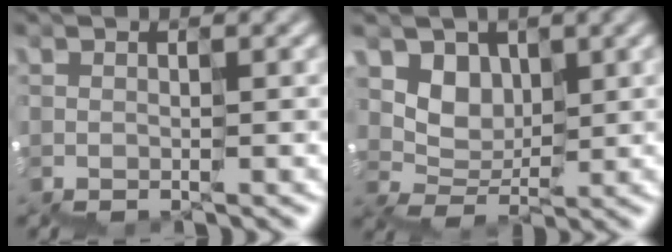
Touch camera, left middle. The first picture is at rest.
{"total": 2.9, "force": [1.7, 2.3, -0.2], "torque": [-0.002, -0.002, 0.029]}